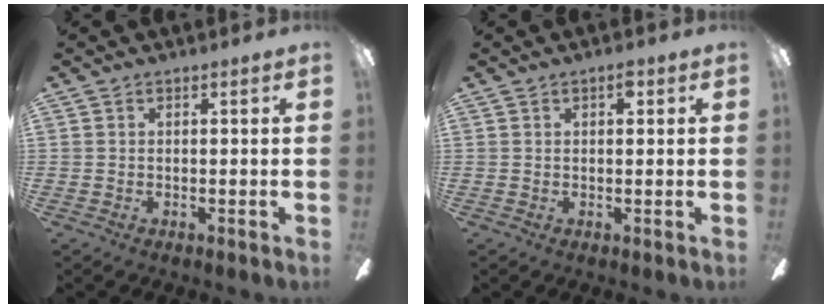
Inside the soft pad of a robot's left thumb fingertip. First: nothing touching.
{"total": 2.2, "force": [1.2, 1.0, 1.6], "torque": [-0.018, -0.001, 0.016]}